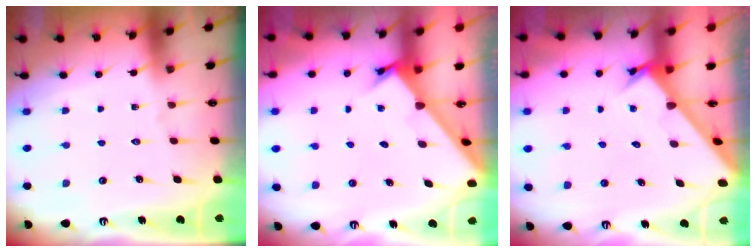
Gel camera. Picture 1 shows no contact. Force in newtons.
{"total": 1.9, "press": 1.9, "slide": 0.2}
{"total": 2.6, "press": 2.6, "slide": 0.2}